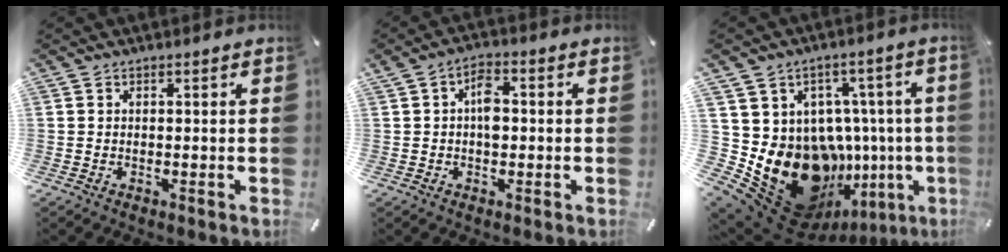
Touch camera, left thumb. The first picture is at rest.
{"total": 5.1, "force": [0.1, 3.1, 4.1], "torque": [-0.054, 0.003, -0.003]}
{"total": 22.1, "force": [-7.4, 16.5, 12.8], "torque": [-0.196, -0.015, -0.066]}